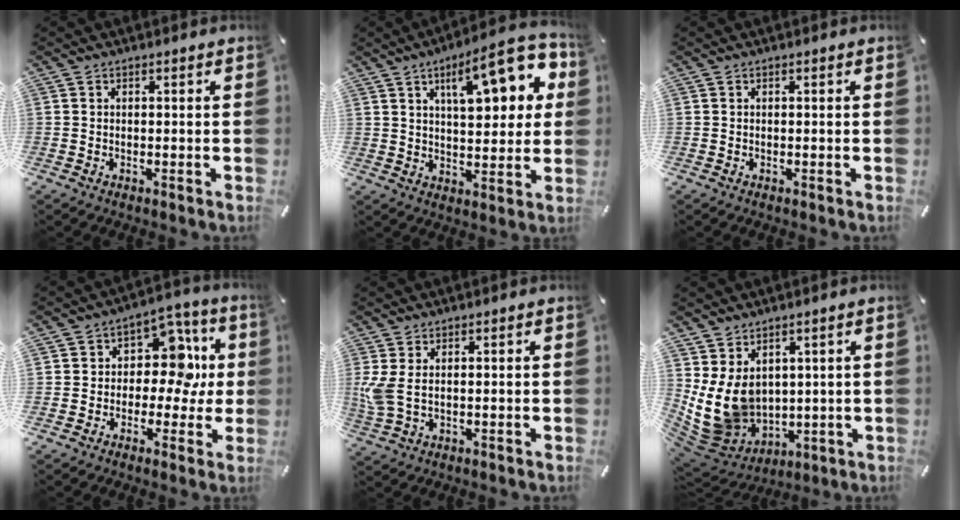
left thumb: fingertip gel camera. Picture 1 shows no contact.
{"total": 17.9, "force": [7.6, 7.4, 14.4], "torque": [-0.199, -0.022, 0.117]}
{"total": 0.0}
{"total": 12.6, "force": [1.6, 9.2, 8.4], "torque": [-0.110, -0.006, 0.031]}
{"total": 4.6, "force": [1.0, 2.0, 4.0], "torque": [-0.098, -0.008, 0.015]}
{"total": 12.3, "force": [3.1, 10.2, 6.1], "torque": [-0.150, -0.040, 0.064]}